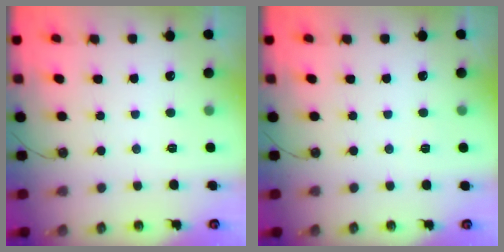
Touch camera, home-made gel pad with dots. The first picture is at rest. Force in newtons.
{"total": 2.7, "press": 1.5, "slide": 2.3}